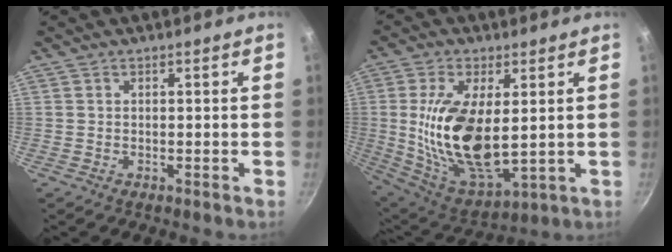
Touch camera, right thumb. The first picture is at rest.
{"total": 18.8, "force": [1.1, 8.9, 16.5], "torque": [-0.309, -0.021, 0.040]}